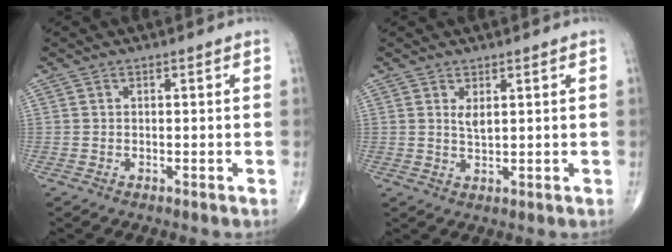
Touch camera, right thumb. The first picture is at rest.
{"total": 2.0, "force": [1.0, 0.6, 1.6], "torque": [-0.027, -0.012, 0.022]}